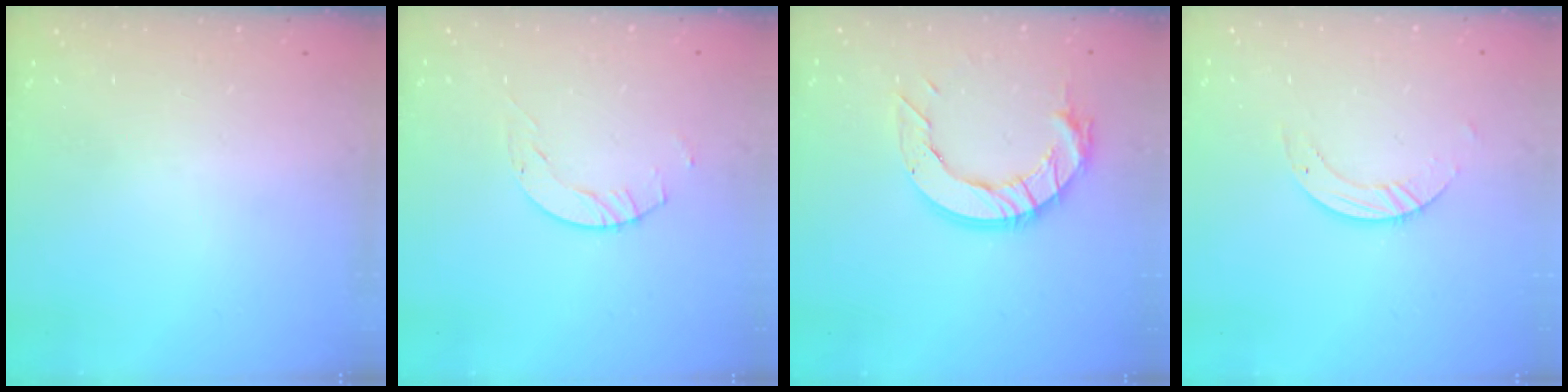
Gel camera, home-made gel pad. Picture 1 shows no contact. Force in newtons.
{"total": 4.1, "press": 4.1, "slide": 0.2}
{"total": 13.0, "press": 12.9, "slide": 1.2}
{"total": 3.9, "press": 3.9, "slide": 0.1}